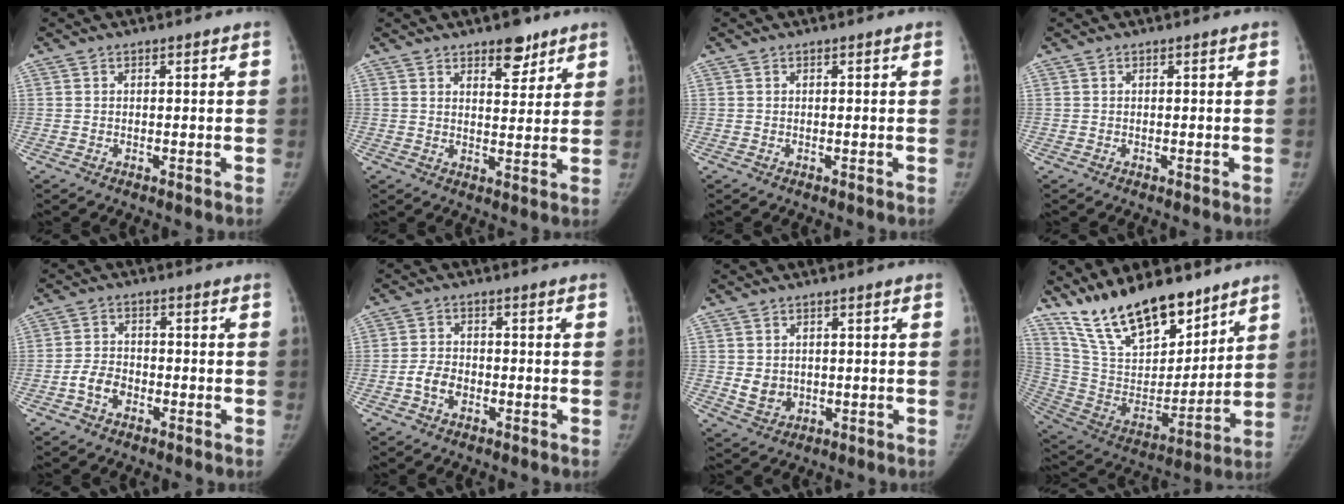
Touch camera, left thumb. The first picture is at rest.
{"total": 6.3, "force": [4.3, 3.0, 3.4], "torque": [-0.020, -0.026, 0.062]}
{"total": 0.0}
{"total": 0.0}
{"total": 4.5, "force": [-2.0, 3.2, 2.5], "torque": [-0.038, 0.018, -0.039]}
{"total": 4.0, "force": [-1.5, 2.9, 2.4], "torque": [-0.040, 0.014, -0.030]}
{"total": 4.0, "force": [0.4, 3.4, 2.1], "torque": [-0.023, -0.008, 0.020]}
{"total": 21.8, "force": [16.6, 8.9, 11.1], "torque": [-0.158, -0.084, 0.302]}